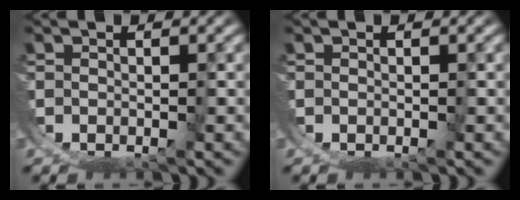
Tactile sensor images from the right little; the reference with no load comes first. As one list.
[{"total": 0.0}]